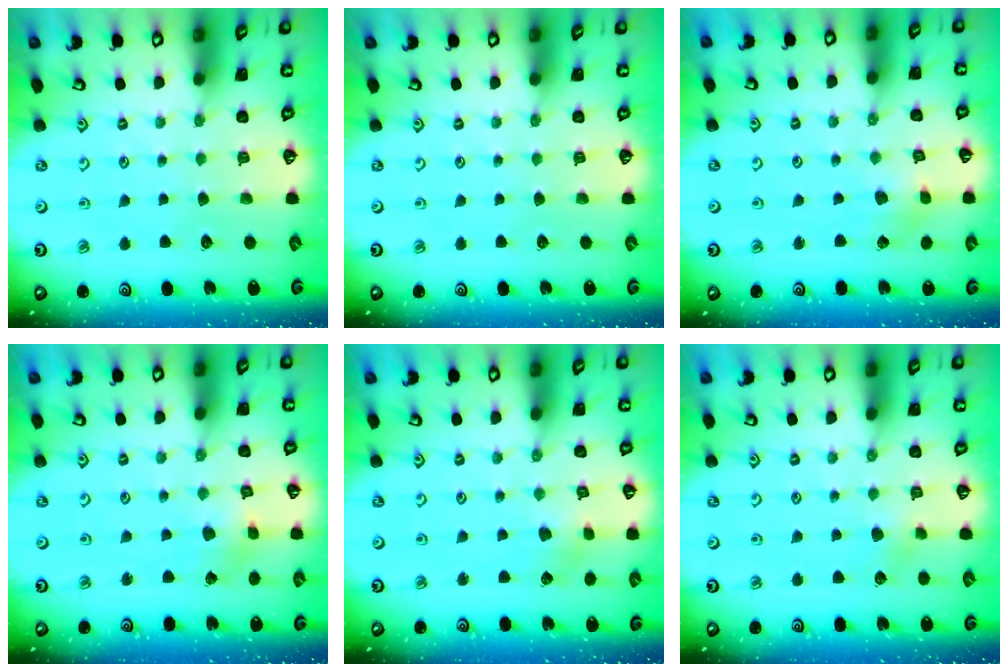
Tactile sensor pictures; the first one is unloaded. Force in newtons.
{"total": 0.0}
{"total": 2.8, "press": 2.8, "slide": 0.4}
{"total": 1.5, "press": 1.5, "slide": 0.2}
{"total": 2.6, "press": 2.6, "slide": 0.4}
{"total": 2.2, "press": 2.2, "slide": 0.3}